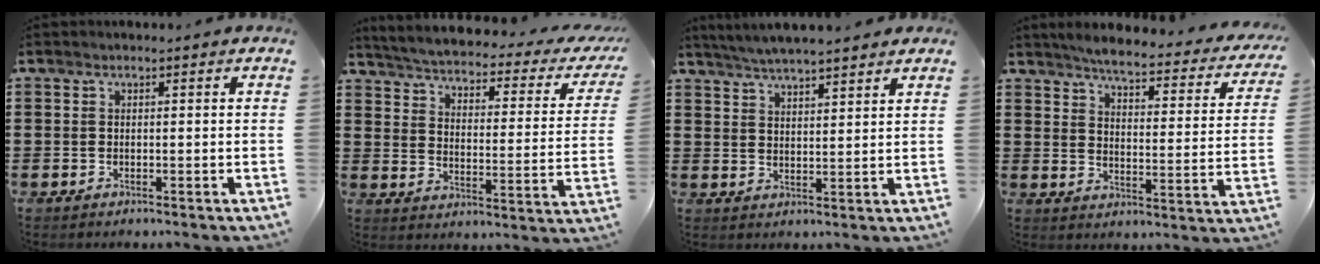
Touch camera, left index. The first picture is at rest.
{"total": 2.4, "force": [2.1, -0.2, 1.1], "torque": [-0.039, -0.028, 0.025]}
{"total": 4.1, "force": [4.0, -0.2, 1.1], "torque": [-0.034, -0.011, 0.071]}
{"total": 4.4, "force": [4.0, 0.0, 1.8], "torque": [-0.050, -0.034, 0.060]}